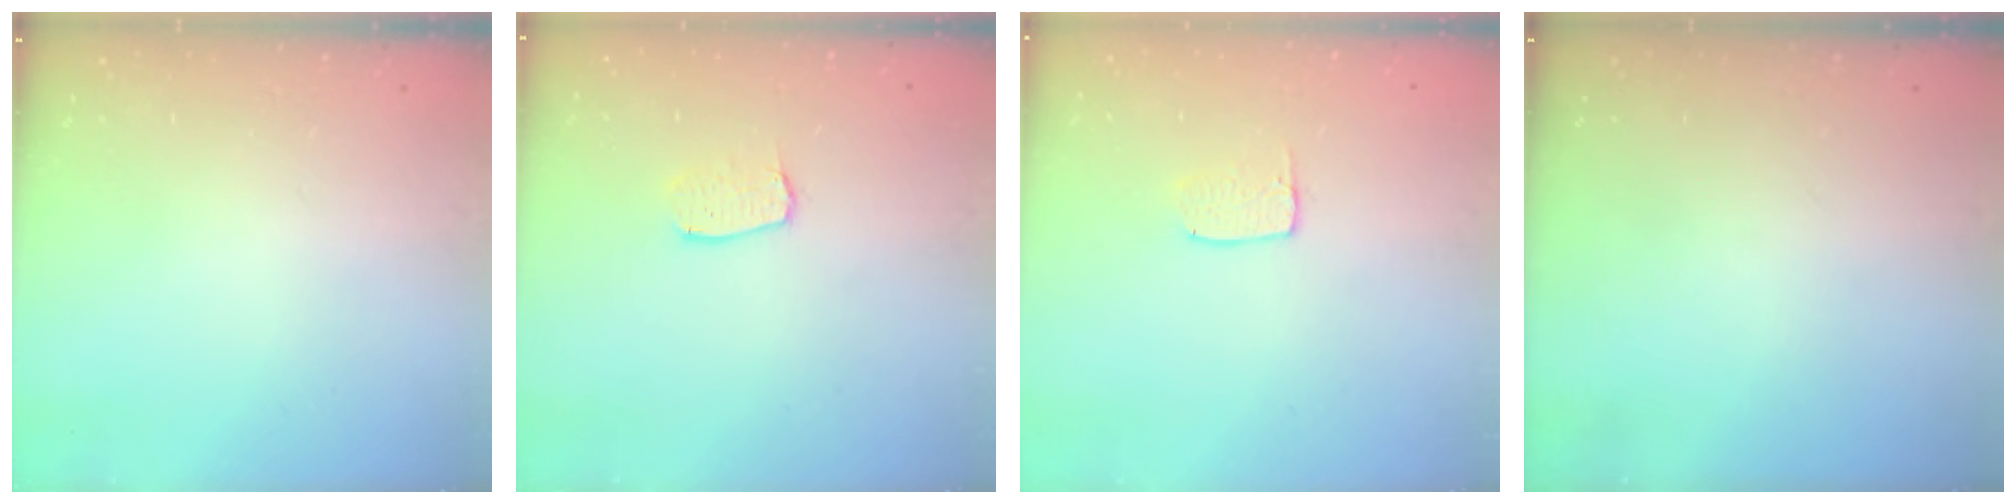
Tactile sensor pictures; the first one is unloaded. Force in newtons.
{"total": 6.0, "press": 6.0, "slide": 0.3}
{"total": 3.8, "press": 3.8, "slide": 0.2}
{"total": 0.0}